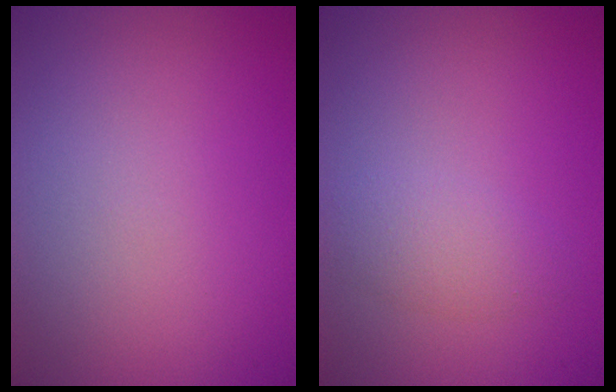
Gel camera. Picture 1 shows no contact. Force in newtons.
{"total": 2.1, "press": 2.1, "slide": 0.1}